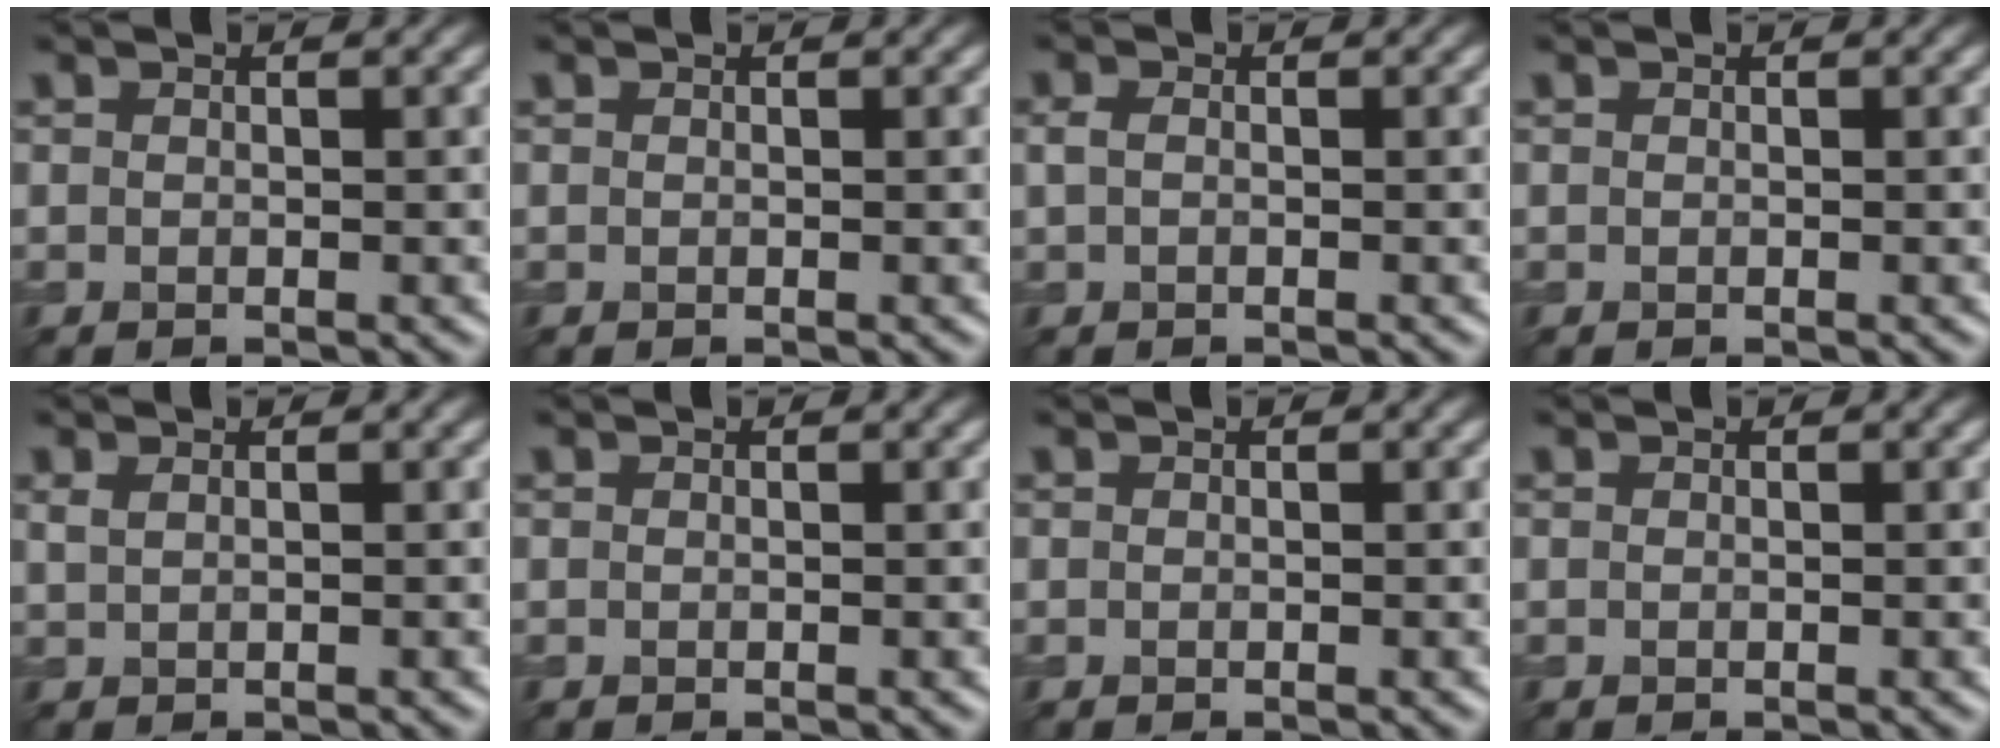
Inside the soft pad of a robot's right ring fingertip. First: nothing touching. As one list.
[{"total": 0.0}, {"total": 1.0, "force": [-0.1, 0.7, 0.7], "torque": [-0.020, -0.001, -0.006]}, {"total": 0.0}, {"total": 0.7, "force": [0.4, 0.3, 0.6], "torque": [-0.014, -0.001, 0.010]}, {"total": 0.0}, {"total": 0.0}, {"total": 0.0}]